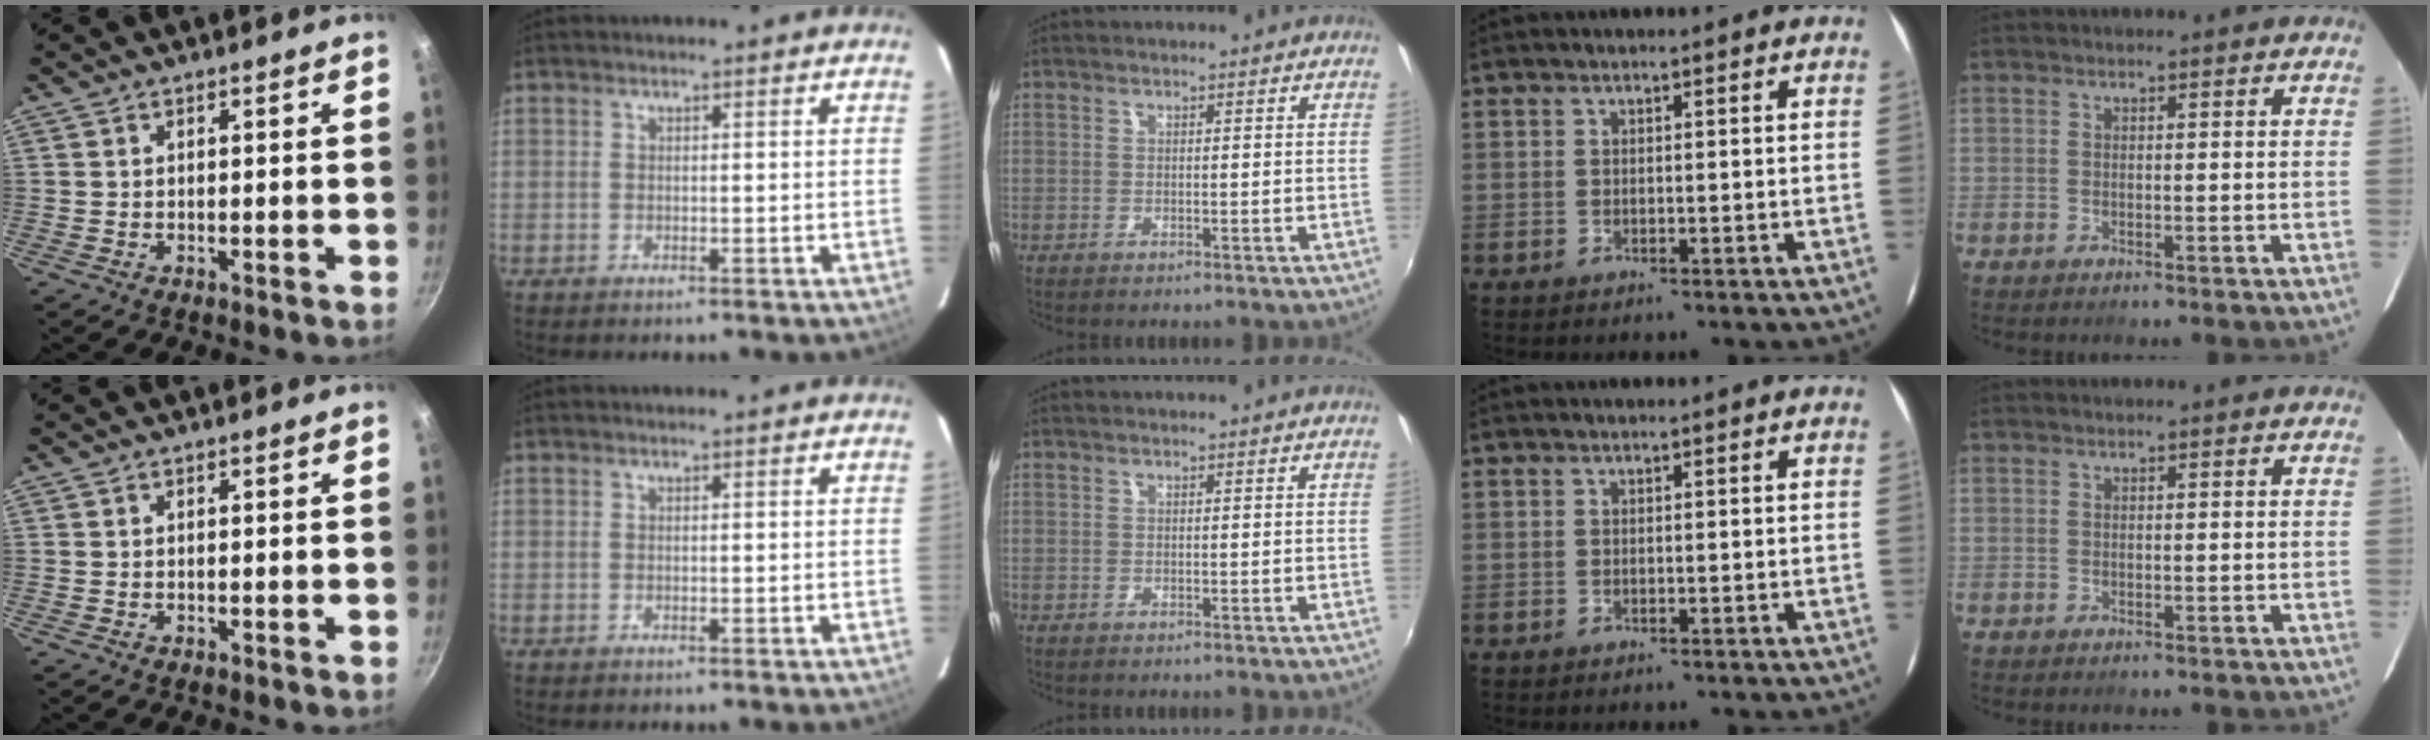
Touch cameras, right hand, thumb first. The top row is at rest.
{}